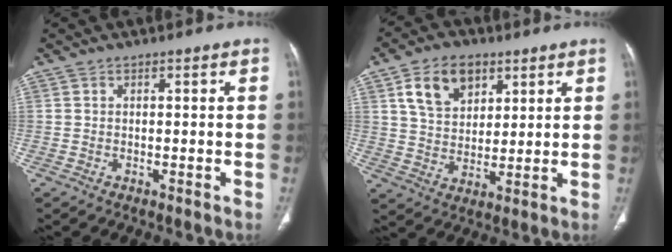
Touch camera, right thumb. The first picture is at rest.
{"total": 11.0, "force": [5.2, 7.3, 6.3], "torque": [-0.082, -0.017, 0.098]}